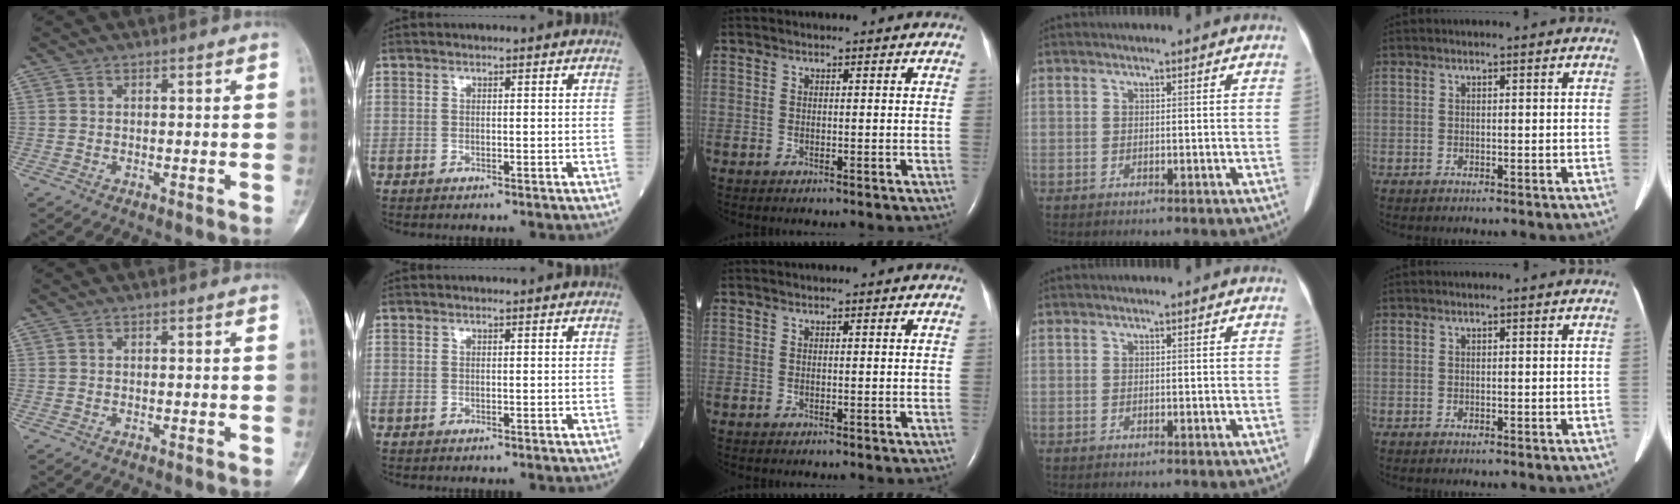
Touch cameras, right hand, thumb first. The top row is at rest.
{}